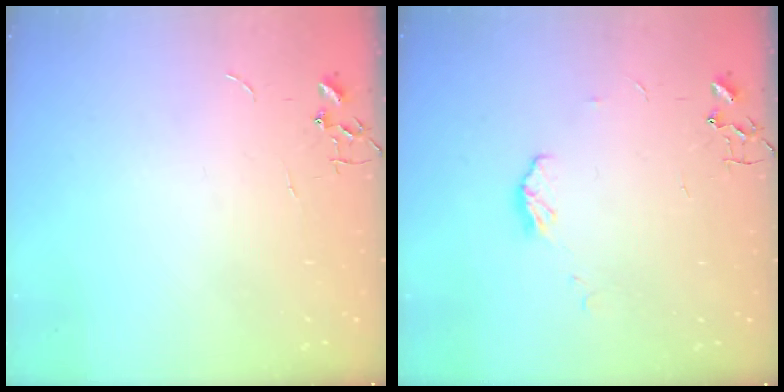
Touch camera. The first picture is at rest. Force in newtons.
{"total": 5.7, "press": 5.7, "slide": 0.4}